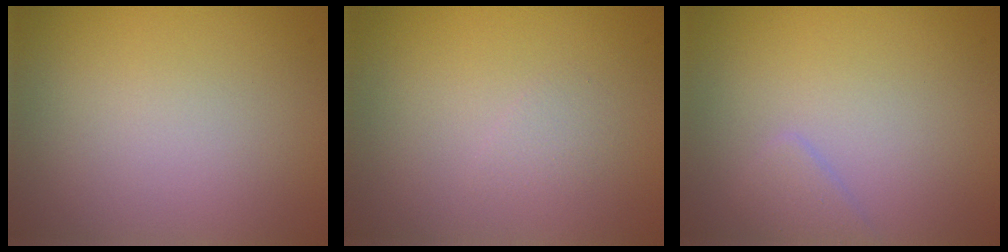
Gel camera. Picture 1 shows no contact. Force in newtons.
{"total": 0.8, "press": 0.8, "slide": 0.0}
{"total": 1.2, "press": 1.2, "slide": 0.0}